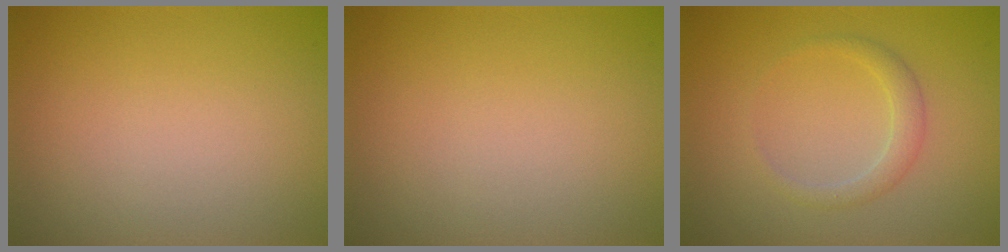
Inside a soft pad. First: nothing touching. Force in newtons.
{"total": 0.0}
{"total": 1.7, "press": 1.7, "slide": 0.0}